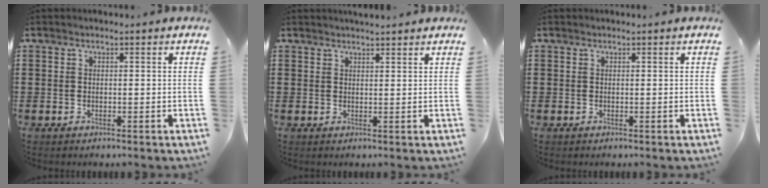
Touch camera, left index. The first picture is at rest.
{"total": 1.8, "force": [1.8, 0.1, 0.3], "torque": [-0.010, 0.001, 0.034]}
{"total": 0.0}